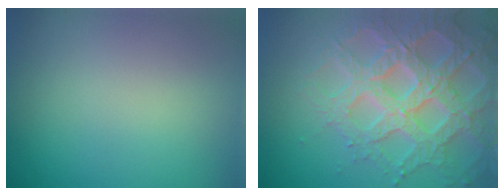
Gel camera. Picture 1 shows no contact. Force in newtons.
{"total": 6.9, "press": 6.7, "slide": 1.8}